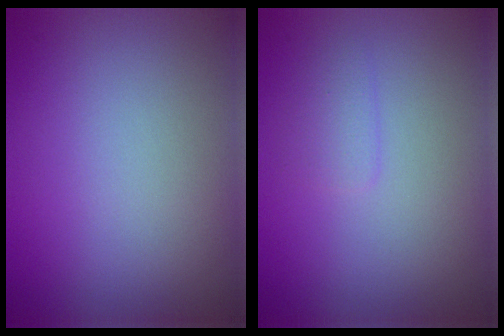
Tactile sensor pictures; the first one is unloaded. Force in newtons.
{"total": 1.1, "press": 1.1, "slide": 0.1}